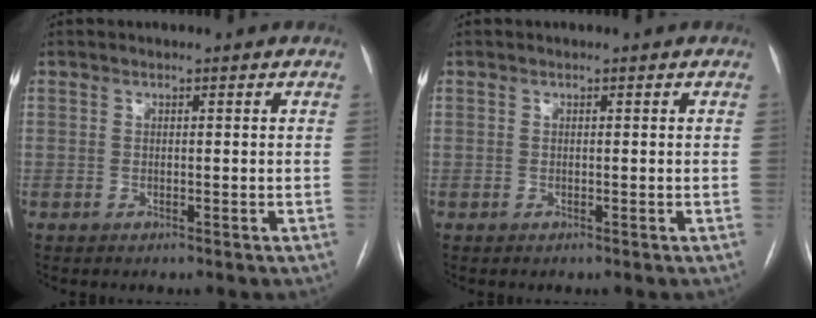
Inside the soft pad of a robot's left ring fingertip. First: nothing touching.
{"total": 0.0}